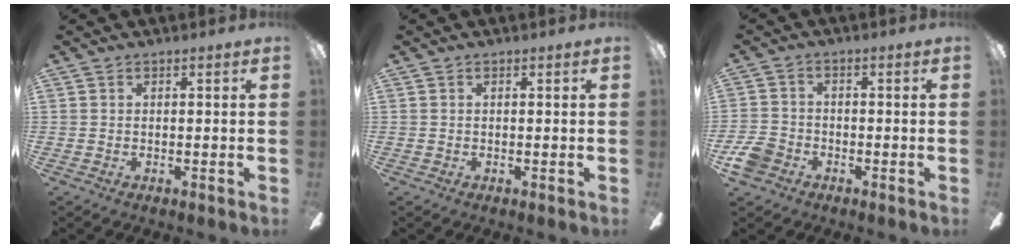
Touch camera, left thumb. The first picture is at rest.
{"total": 0.0}
{"total": 6.2, "force": [-3.4, 4.5, 2.4], "torque": [-0.060, 0.021, -0.066]}